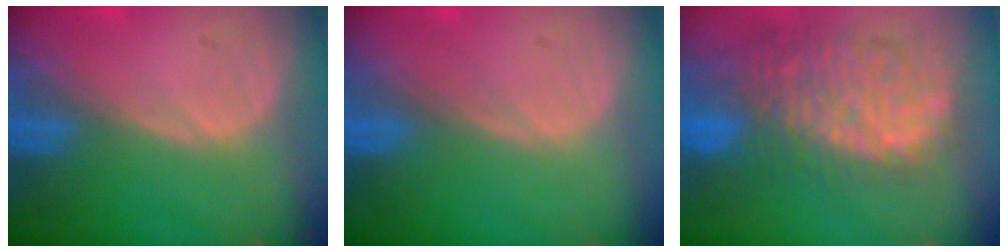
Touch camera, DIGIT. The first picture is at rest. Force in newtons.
{"total": 0.0}
{"total": 11.8, "press": 10.6, "slide": 5.2}